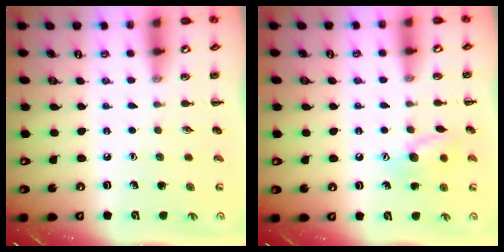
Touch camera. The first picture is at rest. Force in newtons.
{"total": 10.1, "press": 10.1, "slide": 0.6}